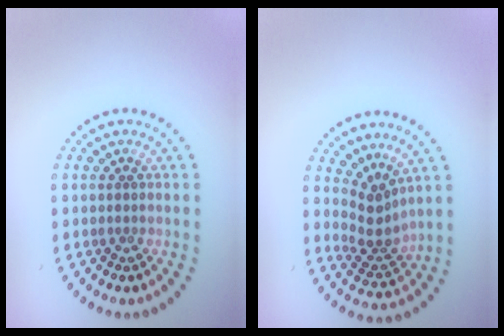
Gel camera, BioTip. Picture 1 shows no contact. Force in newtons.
{"total": 2.9, "press": 1.9, "slide": 2.2}